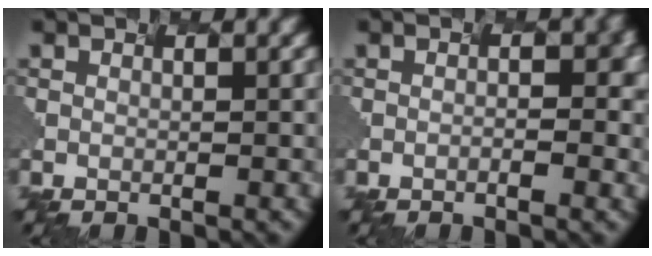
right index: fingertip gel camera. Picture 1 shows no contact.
{"total": 0.9, "force": [-0.6, -0.3, 0.5], "torque": [-0.013, 0.003, 0.000]}